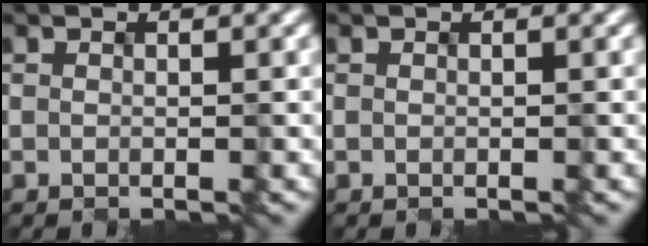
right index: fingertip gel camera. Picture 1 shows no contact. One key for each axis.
{"total": 0.0}